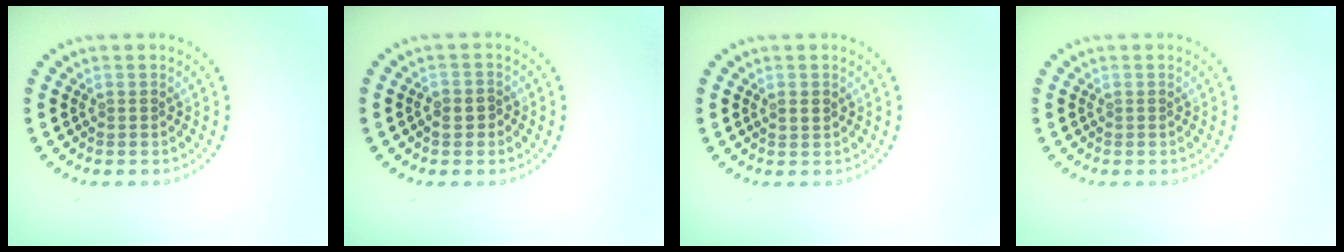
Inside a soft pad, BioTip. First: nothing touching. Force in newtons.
{"total": 1.2, "press": 1.1, "slide": 0.5}
{"total": 1.4, "press": 1.4, "slide": 0.0}
{"total": 0.0}